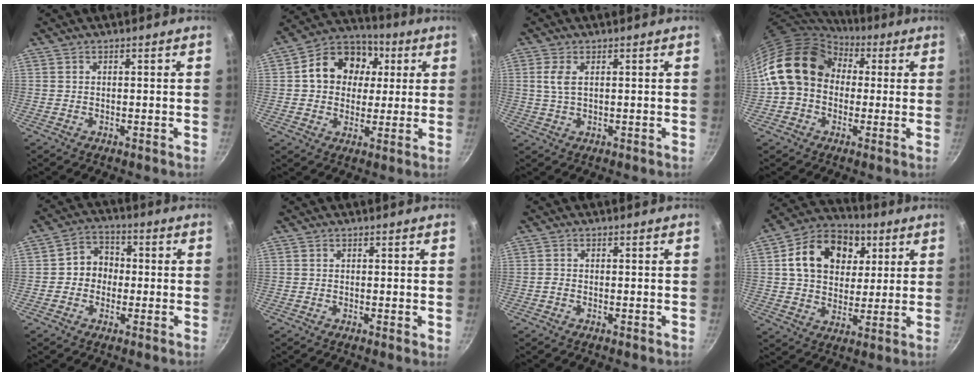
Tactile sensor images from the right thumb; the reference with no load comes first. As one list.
[{"total": 14.8, "force": [3.1, 12.0, 8.0], "torque": [-0.100, 0.019, 0.034]}, {"total": 3.4, "force": [0.9, 1.7, 2.8], "torque": [-0.060, 0.000, 0.018]}, {"total": 16.0, "force": [2.7, 12.6, 9.4], "torque": [-0.138, 0.036, 0.033]}, {"total": 6.5, "force": [-0.5, 5.8, 3.0], "torque": [-0.006, 0.018, -0.019]}, {"total": 0.9, "force": [0.1, 0.2, 0.9], "torque": [-0.012, -0.003, 0.000]}, {"total": 0.6, "force": [-0.4, 0.2, 0.4], "torque": [-0.012, 0.003, -0.012]}, {"total": 17.2, "force": [5.3, 12.9, 10.0], "torque": [-0.142, 0.008, 0.080]}]